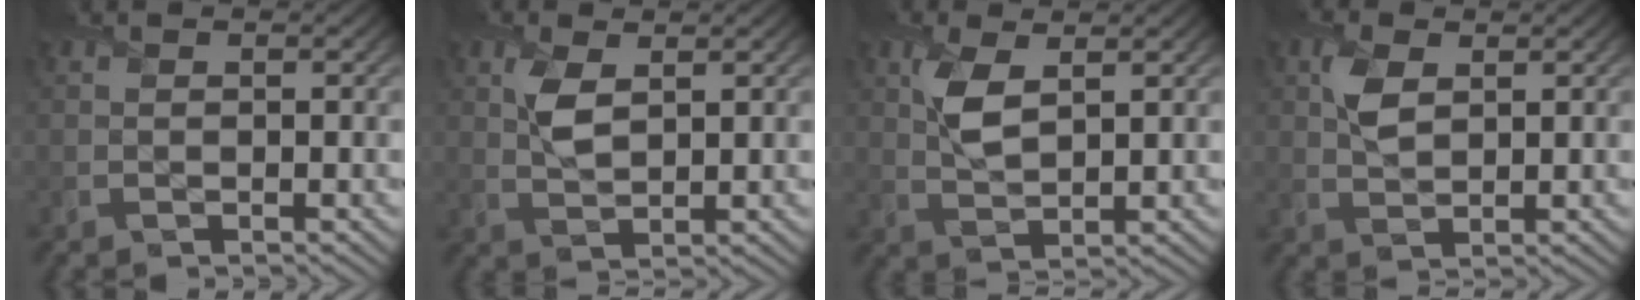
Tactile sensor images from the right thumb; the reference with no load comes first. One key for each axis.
{"total": 3.8, "fx": 1.5, "fy": 1.9, "fz": 2.9, "tx": -0.071, "ty": 0.002, "tz": 0.031}
{"total": 4.8, "fx": 1.9, "fy": 2.2, "fz": 3.7, "tx": -0.094, "ty": 0.002, "tz": 0.040}
{"total": 3.7, "fx": 1.4, "fy": 2.2, "fz": 2.7, "tx": -0.066, "ty": 0.004, "tz": 0.026}